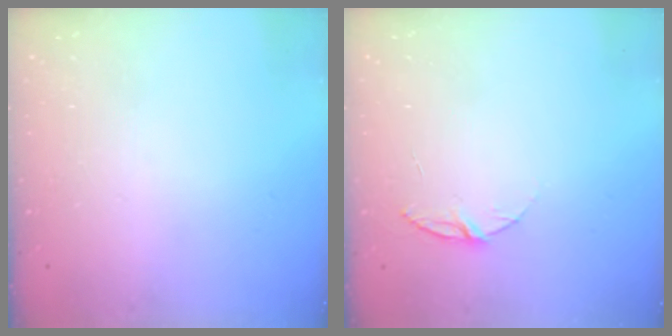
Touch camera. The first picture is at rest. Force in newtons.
{"total": 5.9, "press": 5.8, "slide": 0.6}